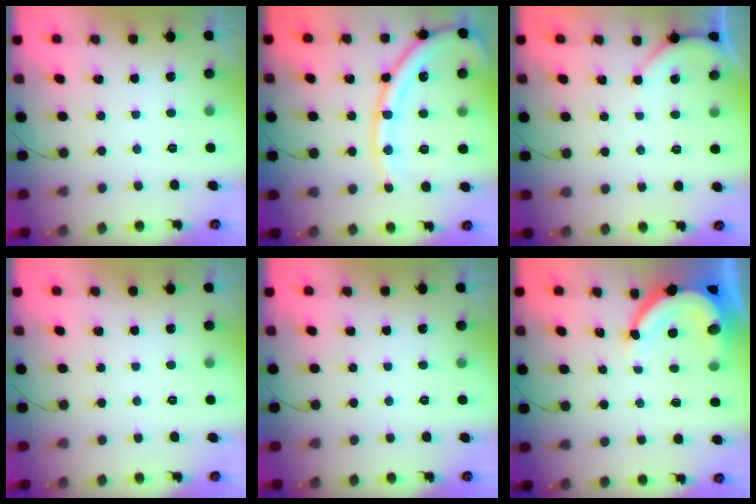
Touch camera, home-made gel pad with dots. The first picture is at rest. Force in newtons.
{"total": 16.0, "press": 15.8, "slide": 2.1}
{"total": 2.7, "press": 2.6, "slide": 0.6}
{"total": 0.0}
{"total": 0.0}
{"total": 7.5, "press": 7.4, "slide": 1.0}